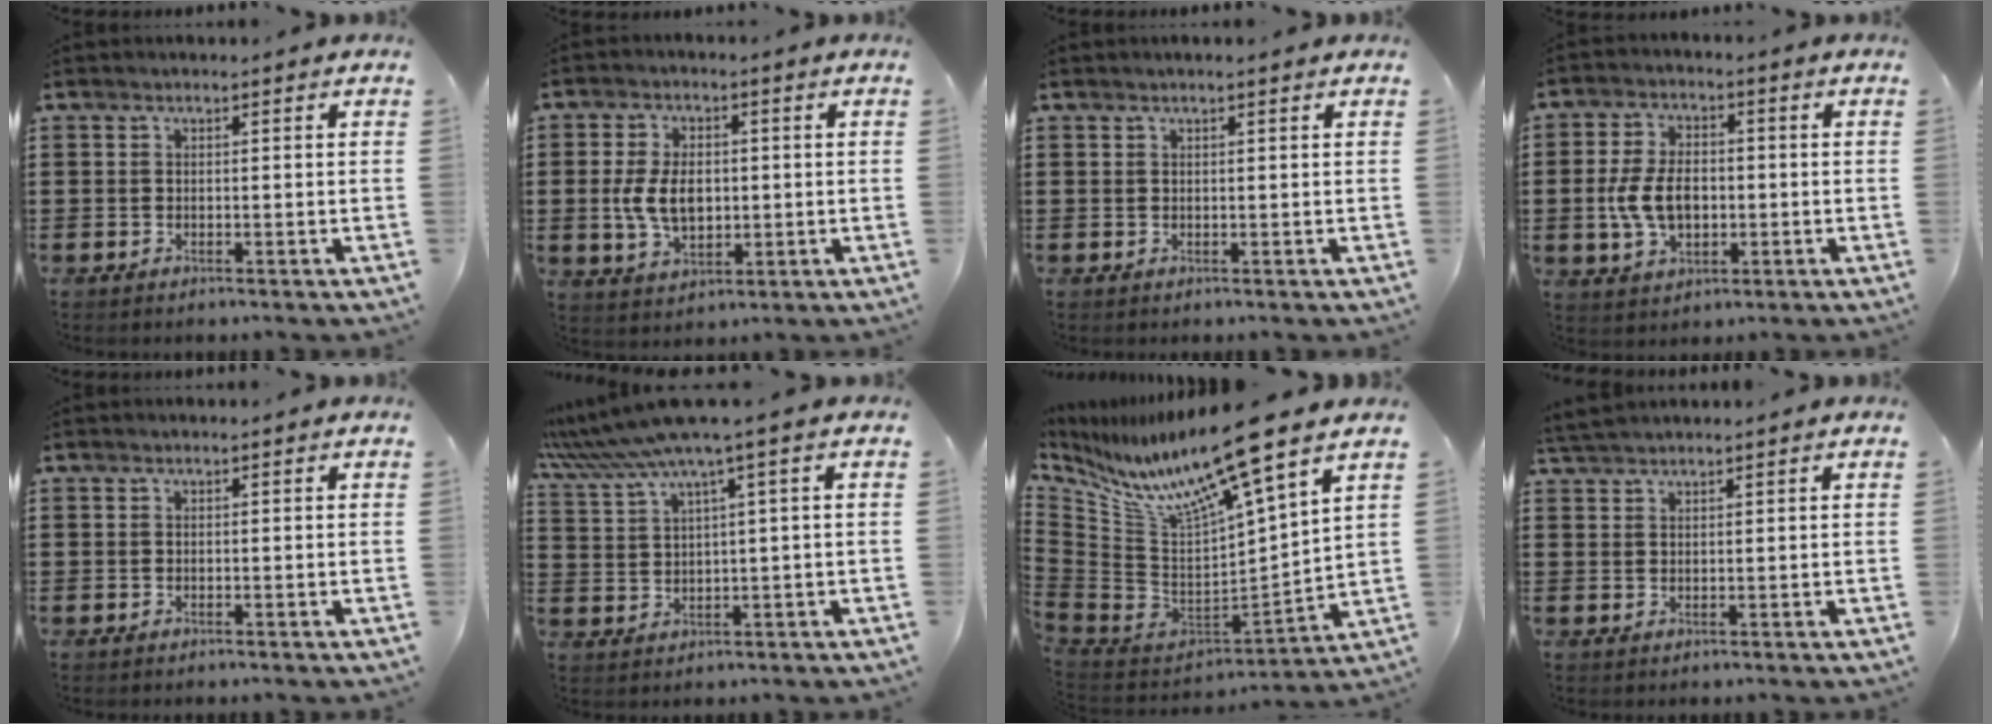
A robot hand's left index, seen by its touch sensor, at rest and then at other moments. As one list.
[{"total": 7.2, "force": [0.1, 4.4, 5.7], "torque": [-0.123, 0.003, -0.006]}, {"total": 0.6, "force": [0.4, 0.0, 0.5], "torque": [-0.009, 0.000, 0.008]}, {"total": 7.5, "force": [-0.8, 4.7, 5.9], "torque": [-0.135, 0.004, -0.019]}, {"total": 0.0}, {"total": 5.8, "force": [3.5, 0.0, 4.7], "torque": [-0.118, -0.028, 0.054]}, {"total": 12.8, "force": [8.9, 1.0, 9.1], "torque": [-0.205, -0.067, 0.135]}, {"total": 1.8, "force": [1.7, 0.0, 0.5], "torque": [-0.013, 0.001, 0.033]}]